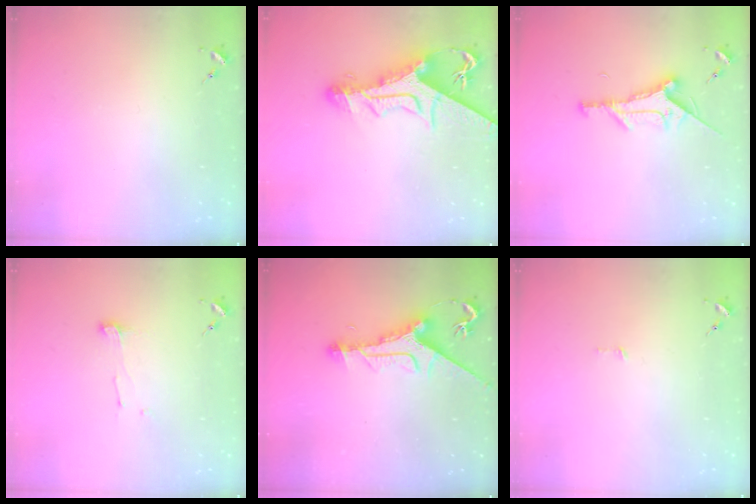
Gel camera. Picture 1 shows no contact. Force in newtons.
{"total": 17.6, "press": 17.5, "slide": 1.7}
{"total": 11.6, "press": 11.6, "slide": 1.2}
{"total": 4.7, "press": 4.6, "slide": 0.5}
{"total": 12.2, "press": 12.2, "slide": 0.8}
{"total": 3.2, "press": 3.2, "slide": 0.2}